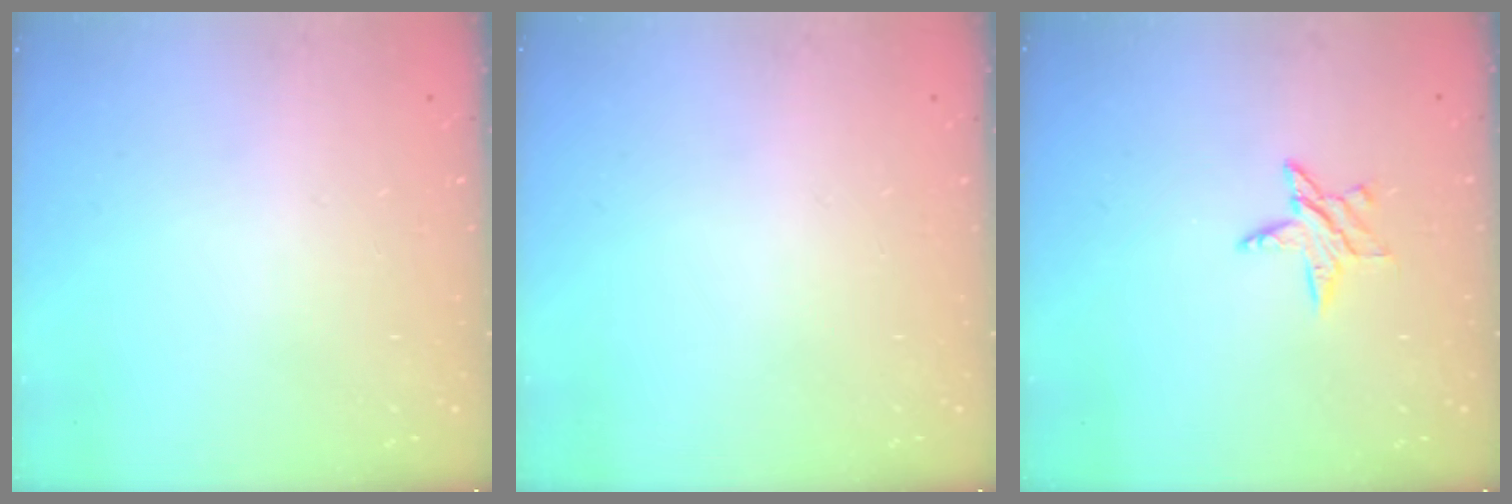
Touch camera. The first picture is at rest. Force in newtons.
{"total": 0.0}
{"total": 5.7, "press": 5.7, "slide": 0.6}